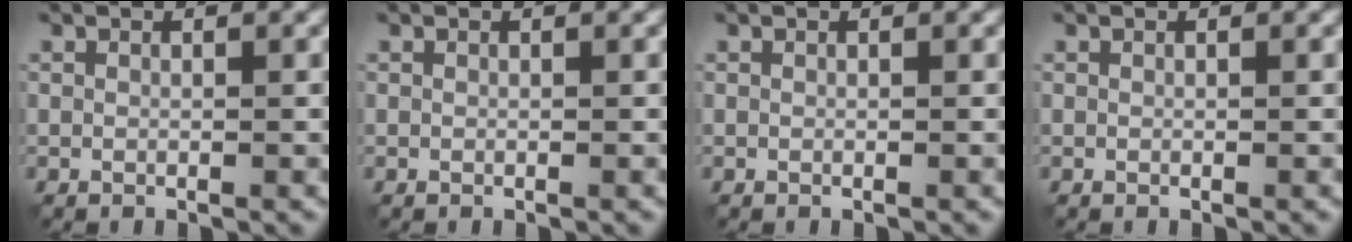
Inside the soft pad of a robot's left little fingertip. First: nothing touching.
{"total": 0.0}
{"total": 0.0}
{"total": 0.0}